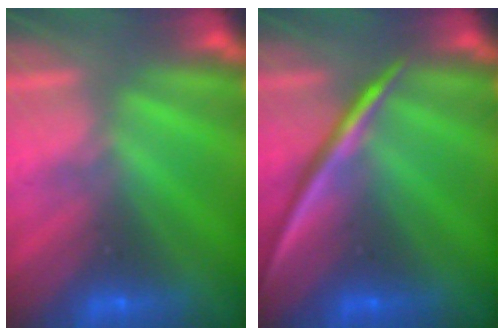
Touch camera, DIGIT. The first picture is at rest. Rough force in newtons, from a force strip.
{"total": 2.2}